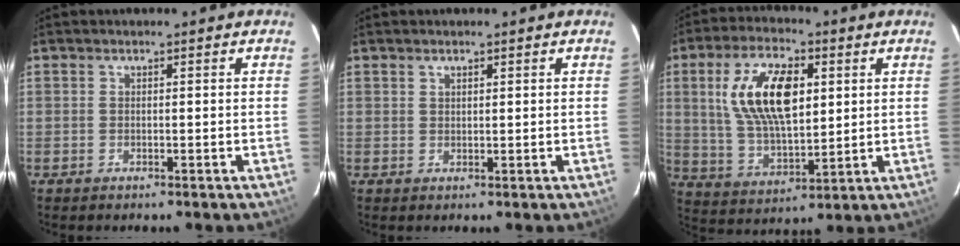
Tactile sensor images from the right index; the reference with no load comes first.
{"total": 1.0, "force": [0.8, 0.5, 0.4], "torque": [-0.004, 0.002, 0.014]}
{"total": 15.9, "force": [4.1, 7.4, 13.4], "torque": [-0.261, 0.012, 0.087]}